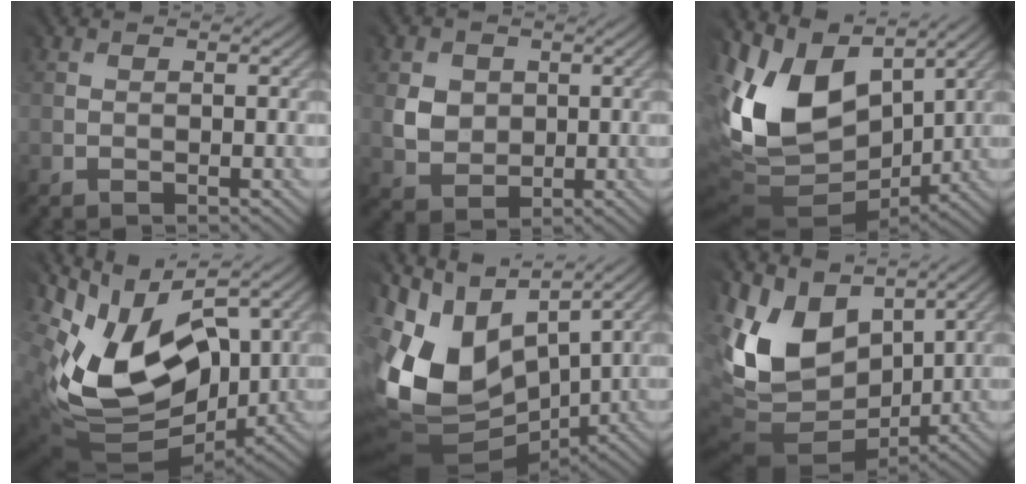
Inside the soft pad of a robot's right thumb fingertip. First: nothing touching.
{"total": 3.1, "force": [1.2, 2.8, -0.6], "torque": [-0.004, 0.001, 0.018]}
{"total": 13.0, "force": [4.0, 9.0, 8.5], "torque": [-0.204, 0.014, 0.079]}
{"total": 14.4, "force": [3.3, 9.7, 10.0], "torque": [-0.213, -0.008, 0.074]}
{"total": 12.9, "force": [3.2, 8.8, 8.9], "torque": [-0.232, 0.012, 0.059]}
{"total": 13.8, "force": [4.0, 10.6, 8.0], "torque": [-0.210, -0.001, 0.086]}